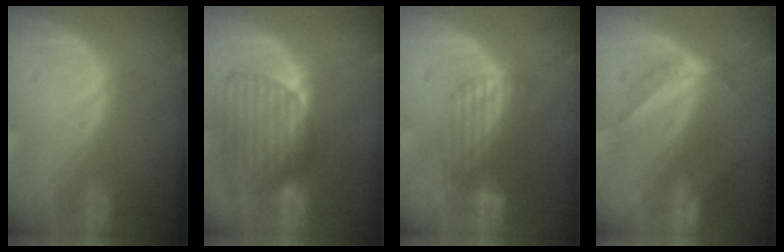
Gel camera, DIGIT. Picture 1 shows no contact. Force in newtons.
{"total": 9.4, "press": 8.3, "slide": 4.2}
{"total": 7.0, "press": 5.9, "slide": 3.8}
{"total": 4.6, "press": 4.1, "slide": 2.2}